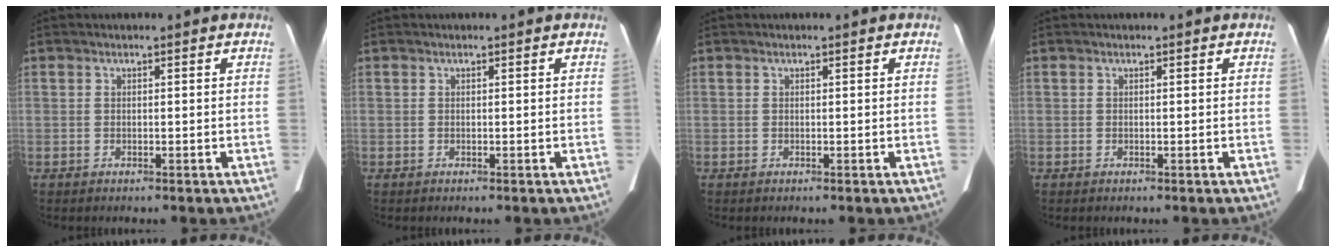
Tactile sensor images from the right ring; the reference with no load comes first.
{"total": 0.0}
{"total": 0.0}
{"total": 0.0}